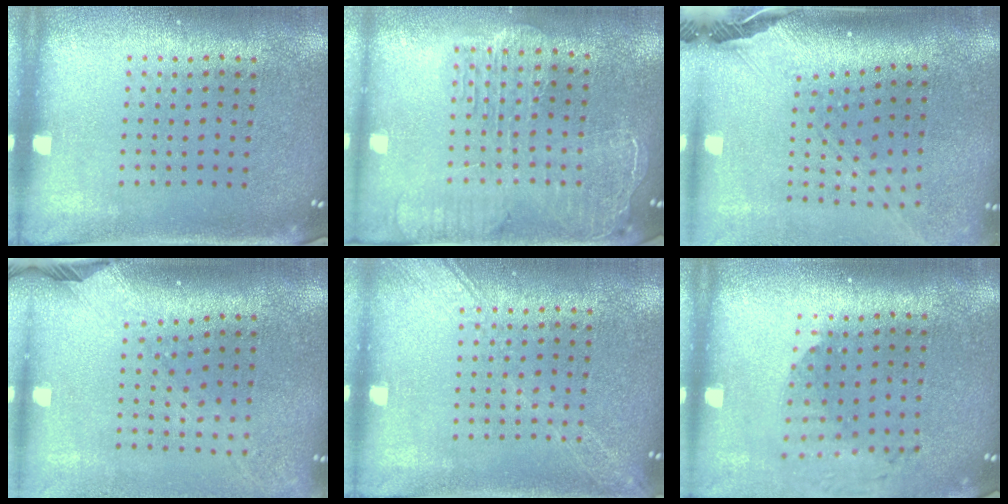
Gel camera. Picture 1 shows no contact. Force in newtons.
{"total": 2.5, "press": 2.2, "slide": 1.2}
{"total": 2.8, "press": 2.0, "slide": 2.0}
{"total": 2.3, "press": 1.7, "slide": 1.5}
{"total": 2.6, "press": 2.6, "slide": 0.3}
{"total": 1.8, "press": 1.4, "slide": 1.1}